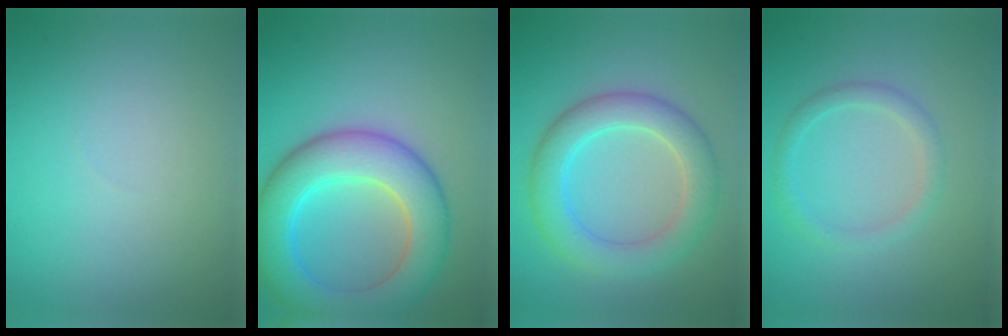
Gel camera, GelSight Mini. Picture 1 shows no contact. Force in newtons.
{"total": 8.8, "press": 8.8, "slide": 0.4}
{"total": 5.7, "press": 5.7, "slide": 0.1}
{"total": 2.0, "press": 2.0, "slide": 0.1}